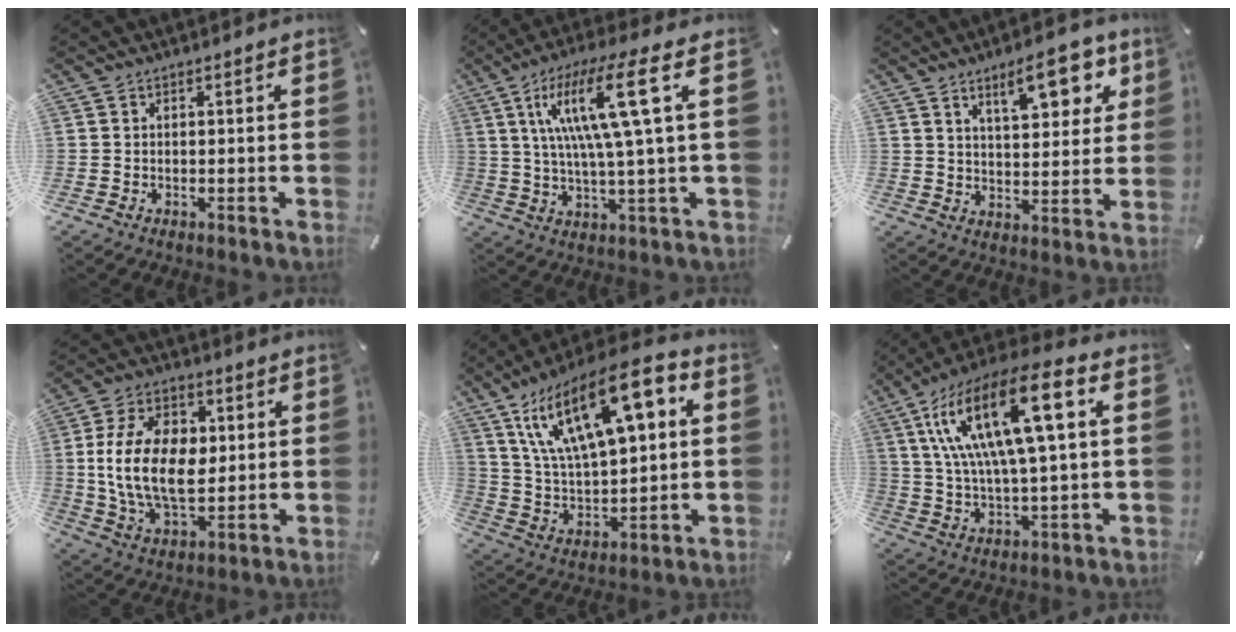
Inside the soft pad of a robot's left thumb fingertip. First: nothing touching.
{"total": 16.8, "force": [5.4, 2.2, 15.8], "torque": [-0.313, -0.008, 0.071]}
{"total": 12.7, "force": [7.2, 5.4, 8.9], "torque": [-0.114, -0.031, 0.117]}
{"total": 17.3, "force": [1.5, 11.2, 13.2], "torque": [-0.256, 0.011, 0.026]}
{"total": 22.3, "force": [10.4, 9.5, 17.3], "torque": [-0.332, -0.041, 0.168]}
{"total": 19.7, "force": [7.3, 5.8, 17.3], "torque": [-0.371, -0.018, 0.108]}